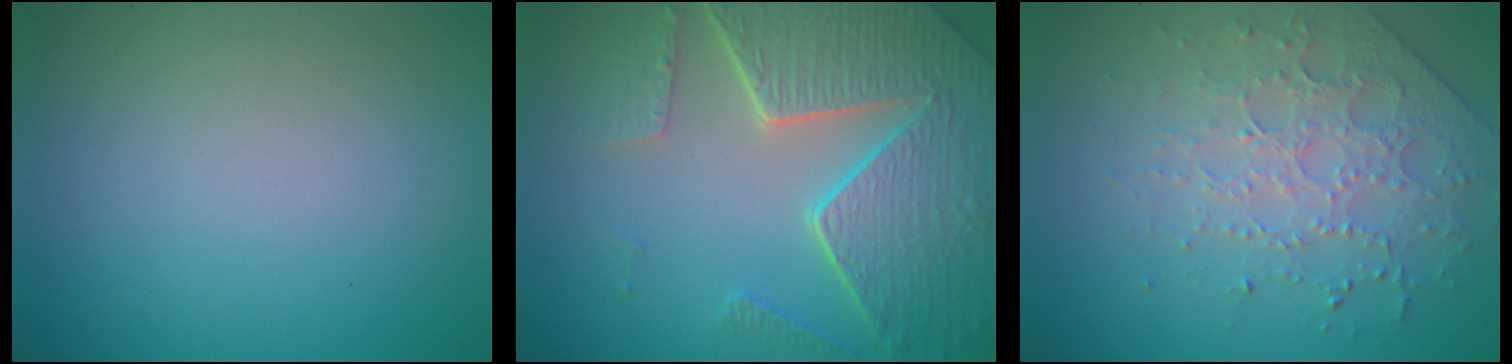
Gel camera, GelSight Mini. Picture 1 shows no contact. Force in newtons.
{"total": 8.4, "press": 6.2, "slide": 5.8}
{"total": 4.1, "press": 3.3, "slide": 2.4}